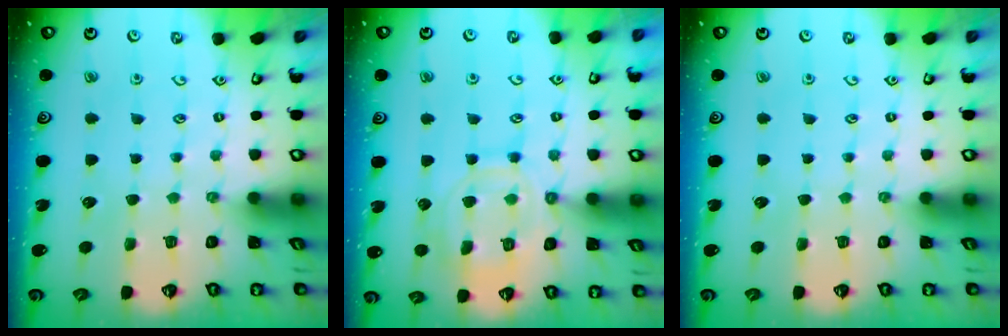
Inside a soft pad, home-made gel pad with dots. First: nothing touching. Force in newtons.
{"total": 11.8, "press": 11.7, "slide": 1.1}
{"total": 0.0}